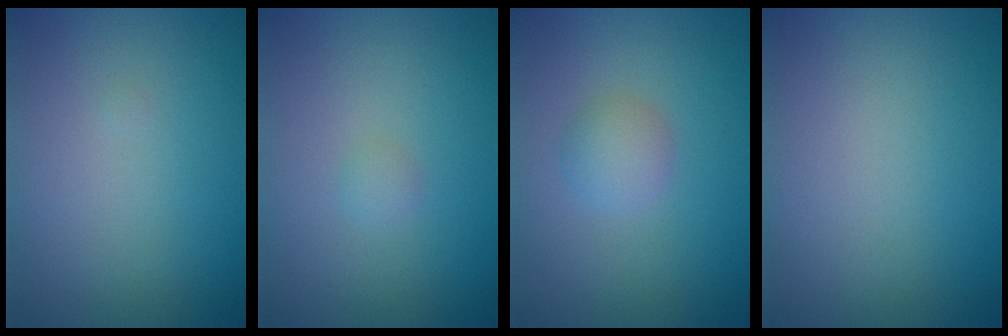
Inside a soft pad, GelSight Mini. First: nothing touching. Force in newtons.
{"total": 0.6, "press": 0.6, "slide": 0.0}
{"total": 2.0, "press": 2.0, "slide": 0.0}
{"total": 0.0}